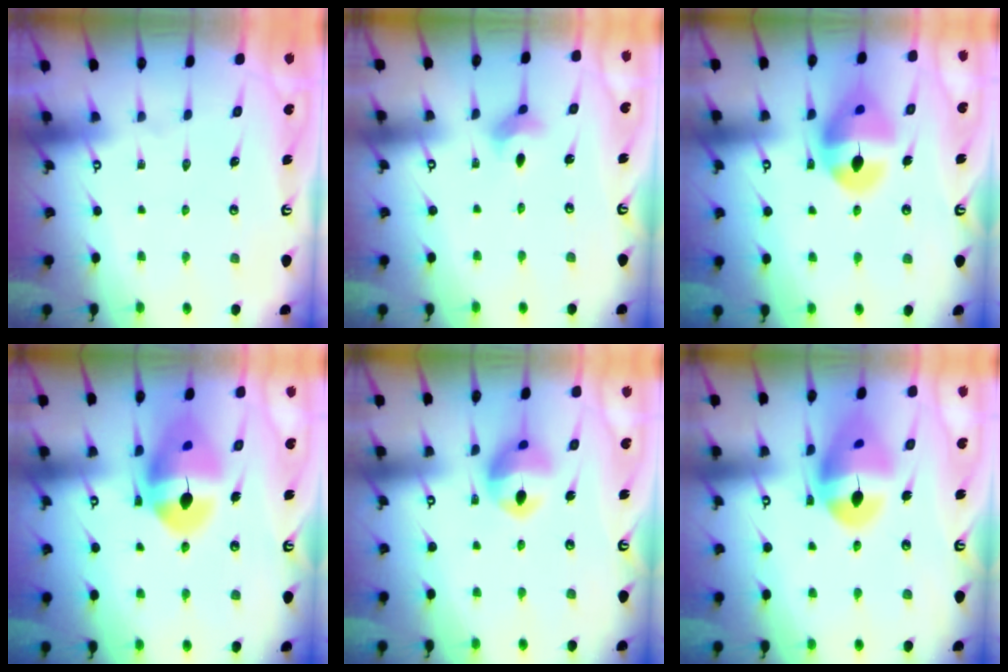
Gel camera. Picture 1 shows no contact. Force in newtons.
{"total": 2.9, "press": 2.9, "slide": 0.3}
{"total": 13.8, "press": 13.7, "slide": 1.5}
{"total": 14.0, "press": 13.9, "slide": 1.7}
{"total": 12.7, "press": 12.6, "slide": 1.3}
{"total": 15.8, "press": 15.7, "slide": 1.8}